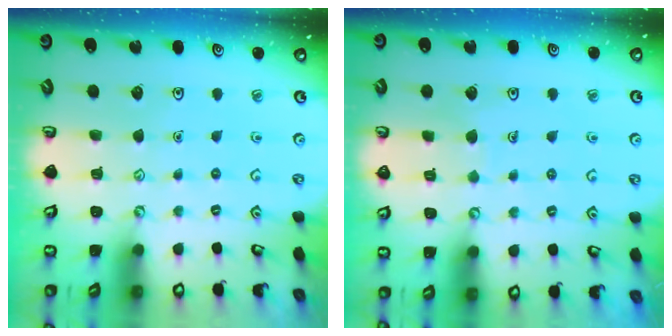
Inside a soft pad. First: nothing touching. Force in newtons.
{"total": 2.7, "press": 2.7, "slide": 0.1}